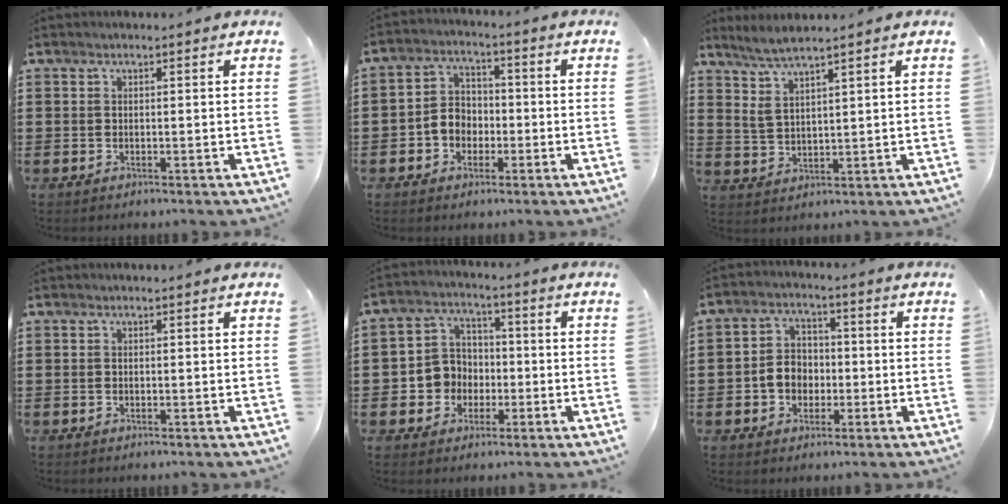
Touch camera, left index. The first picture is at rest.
{"total": 4.7, "force": [-2.0, 3.7, 2.0], "torque": [-0.054, 0.010, -0.045]}
{"total": 4.1, "force": [3.1, 0.6, 2.6], "torque": [-0.057, -0.004, 0.057]}
{"total": 0.0}
{"total": 6.2, "force": [-1.3, 5.8, 1.6], "torque": [-0.063, 0.014, -0.028]}
{"total": 4.9, "force": [-1.3, 4.1, 2.3], "torque": [-0.052, 0.013, -0.027]}